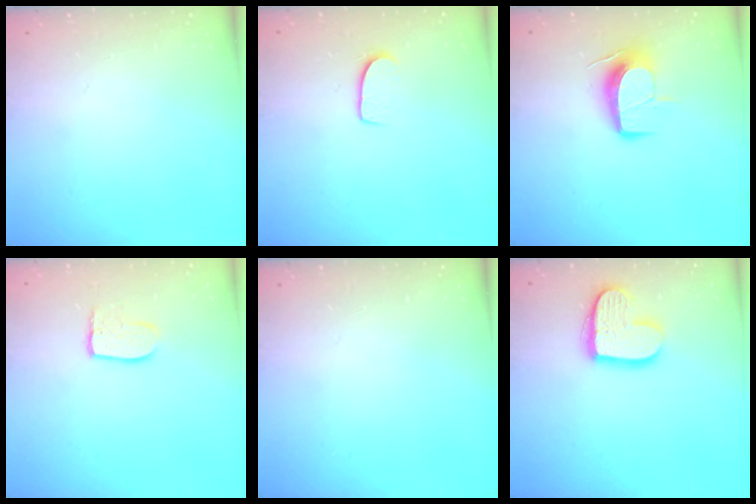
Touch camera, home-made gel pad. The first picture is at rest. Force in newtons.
{"total": 6.8, "press": 6.8, "slide": 0.4}
{"total": 10.5, "press": 10.5, "slide": 0.9}
{"total": 6.9, "press": 6.9, "slide": 0.6}
{"total": 0.0}
{"total": 13.2, "press": 13.1, "slide": 0.7}